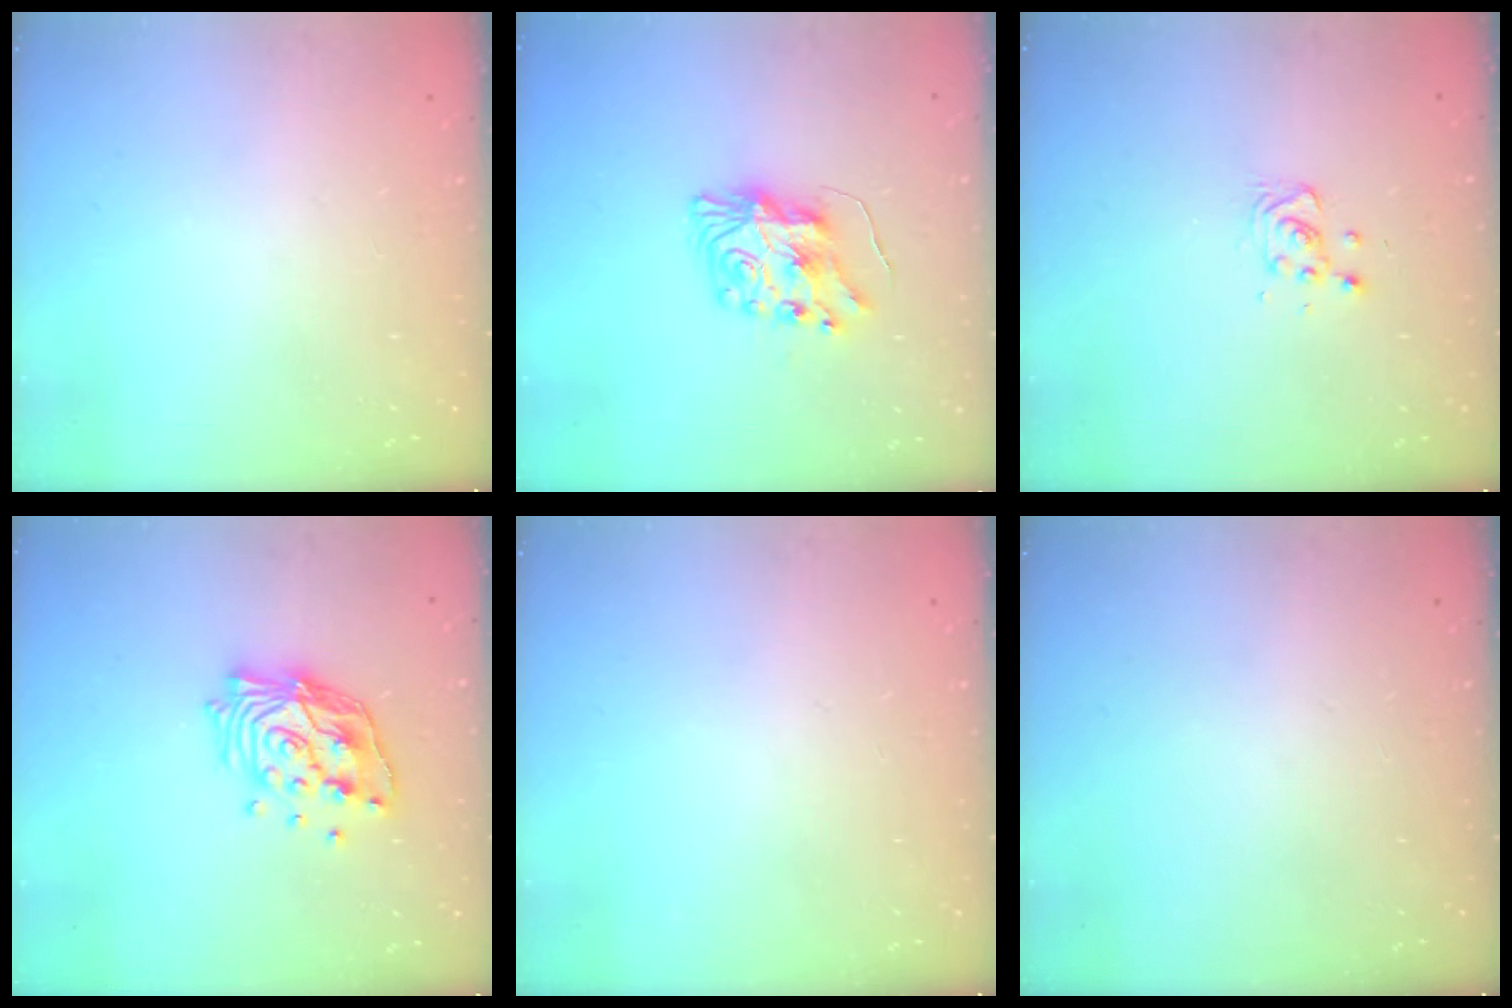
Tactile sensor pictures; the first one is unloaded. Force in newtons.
{"total": 8.5, "press": 8.5, "slide": 0.4}
{"total": 5.4, "press": 5.3, "slide": 1.2}
{"total": 14.9, "press": 14.8, "slide": 1.1}
{"total": 0.0}
{"total": 0.0}